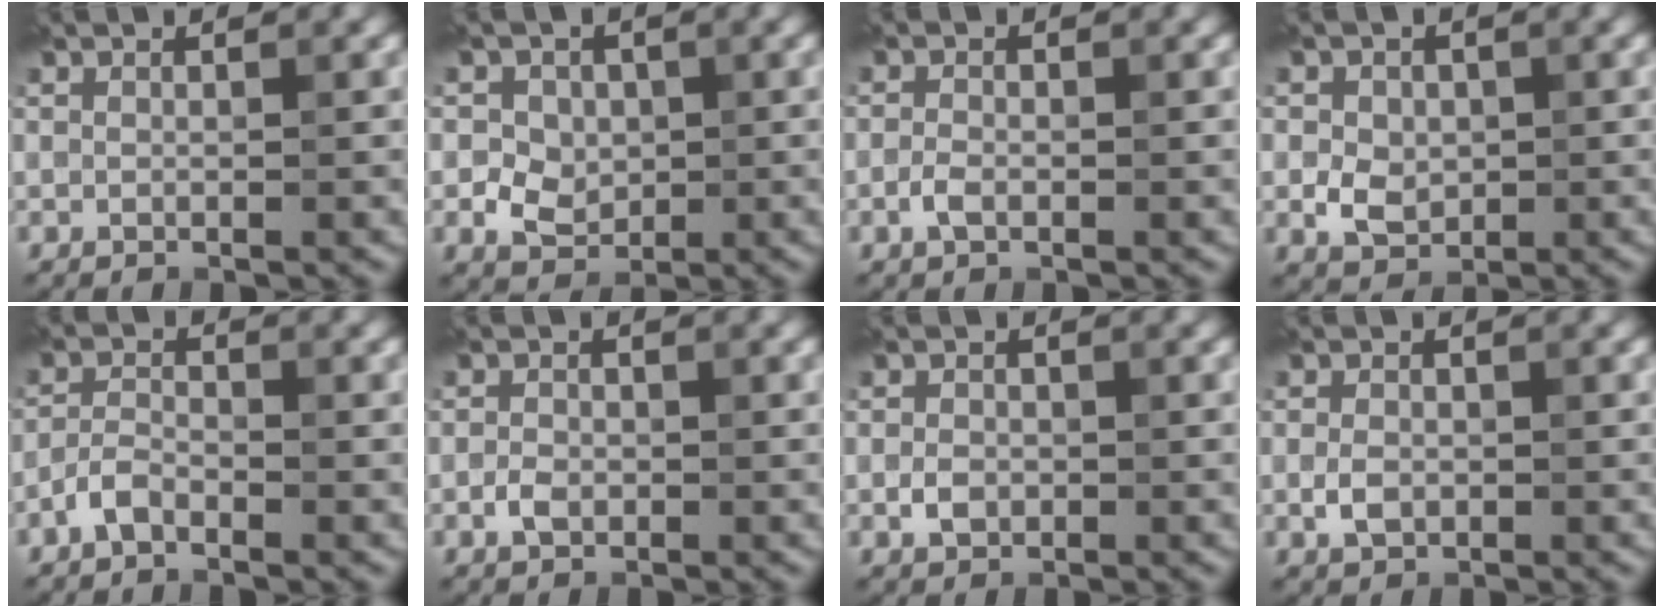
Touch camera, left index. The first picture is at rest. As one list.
[{"total": 3.5, "force": [0.2, 3.0, 1.8], "torque": [-0.013, 0.009, -0.004]}, {"total": 1.4, "force": [-0.6, 0.8, 1.0], "torque": [-0.020, 0.001, -0.016]}, {"total": 3.0, "force": [-0.1, 2.5, 1.7], "torque": [-0.031, -0.003, -0.005]}, {"total": 1.9, "force": [-1.4, 0.8, 1.1], "torque": [-0.022, 0.006, -0.034]}, {"total": 1.6, "force": [-0.6, 1.2, 0.9], "torque": [-0.017, 0.001, -0.015]}, {"total": 1.8, "force": [-0.5, 1.4, 1.0], "torque": [-0.017, 0.000, -0.014]}, {"total": 1.9, "force": [-0.4, 1.4, 1.2], "torque": [-0.025, -0.002, -0.010]}]